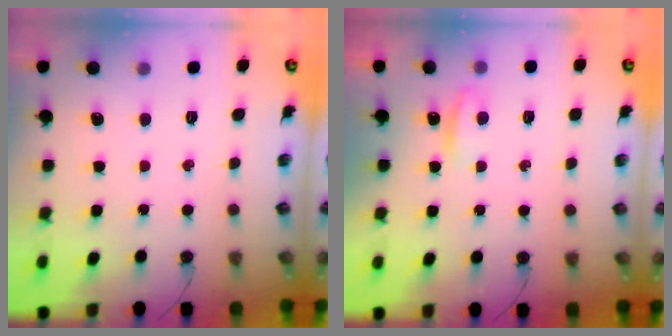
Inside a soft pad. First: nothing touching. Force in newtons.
{"total": 4.5, "press": 4.4, "slide": 0.8}